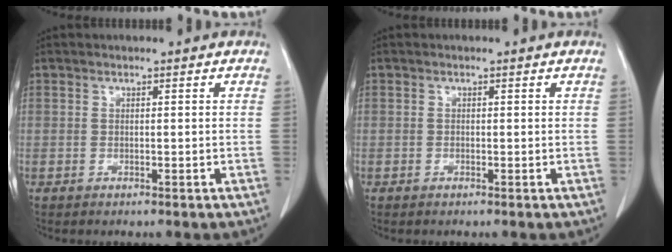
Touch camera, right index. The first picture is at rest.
{"total": 0.0}